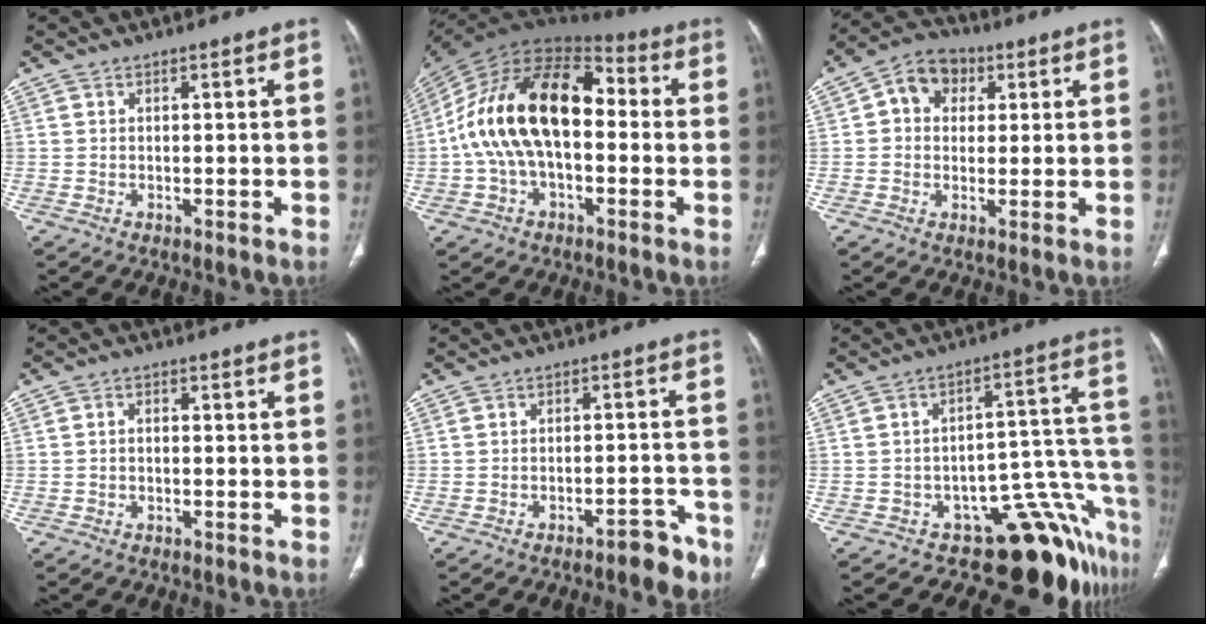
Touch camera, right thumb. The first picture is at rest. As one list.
[{"total": 22.1, "force": [-0.1, 12.9, 17.9], "torque": [-0.321, 0.044, -0.008]}, {"total": 8.1, "force": [2.2, 6.6, 4.1], "torque": [-0.038, 0.009, 0.026]}, {"total": 1.3, "force": [-0.3, 0.9, 0.8], "torque": [-0.010, 0.005, -0.008]}, {"total": 6.2, "force": [-4.3, 2.4, 3.7], "torque": [-0.034, 0.039, -0.052]}, {"total": 15.9, "force": [-11.8, 5.9, 8.8], "torque": [-0.006, 0.125, -0.152]}]